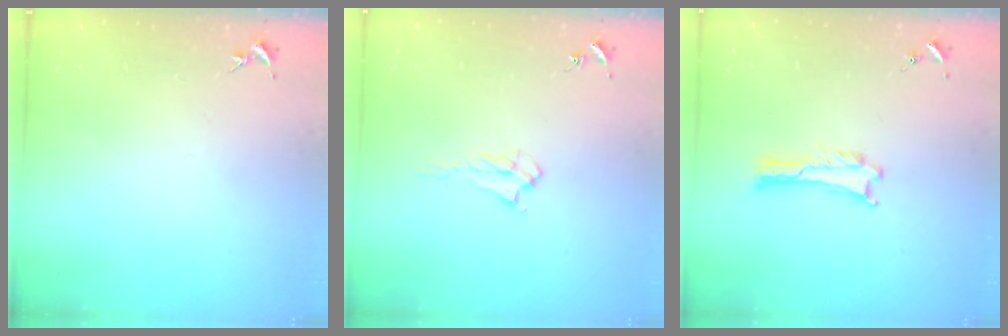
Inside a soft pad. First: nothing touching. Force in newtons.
{"total": 2.2, "press": 2.2, "slide": 0.4}
{"total": 0.0}